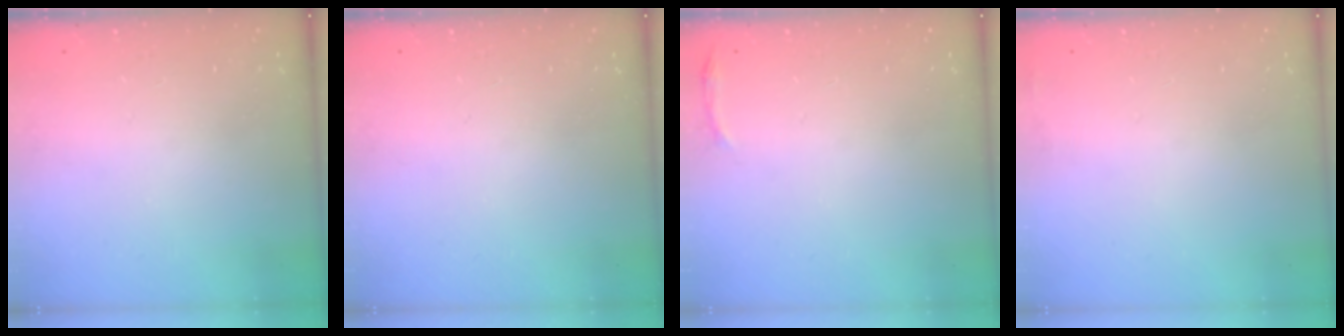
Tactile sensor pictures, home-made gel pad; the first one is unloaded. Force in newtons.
{"total": 0.0}
{"total": 3.0, "press": 1.9, "slide": 2.3}
{"total": 2.9, "press": 2.4, "slide": 1.6}